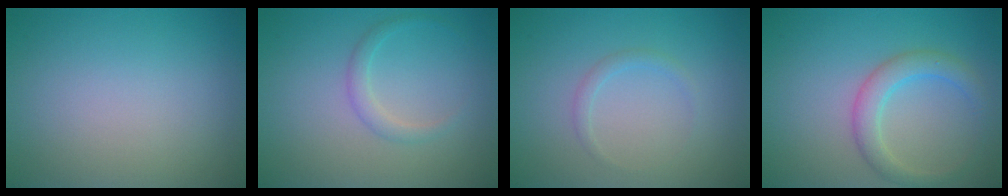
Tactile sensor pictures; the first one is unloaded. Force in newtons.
{"total": 1.4, "press": 1.4, "slide": 0.1}
{"total": 1.0, "press": 1.0, "slide": 0.0}
{"total": 3.0, "press": 3.0, "slide": 0.1}